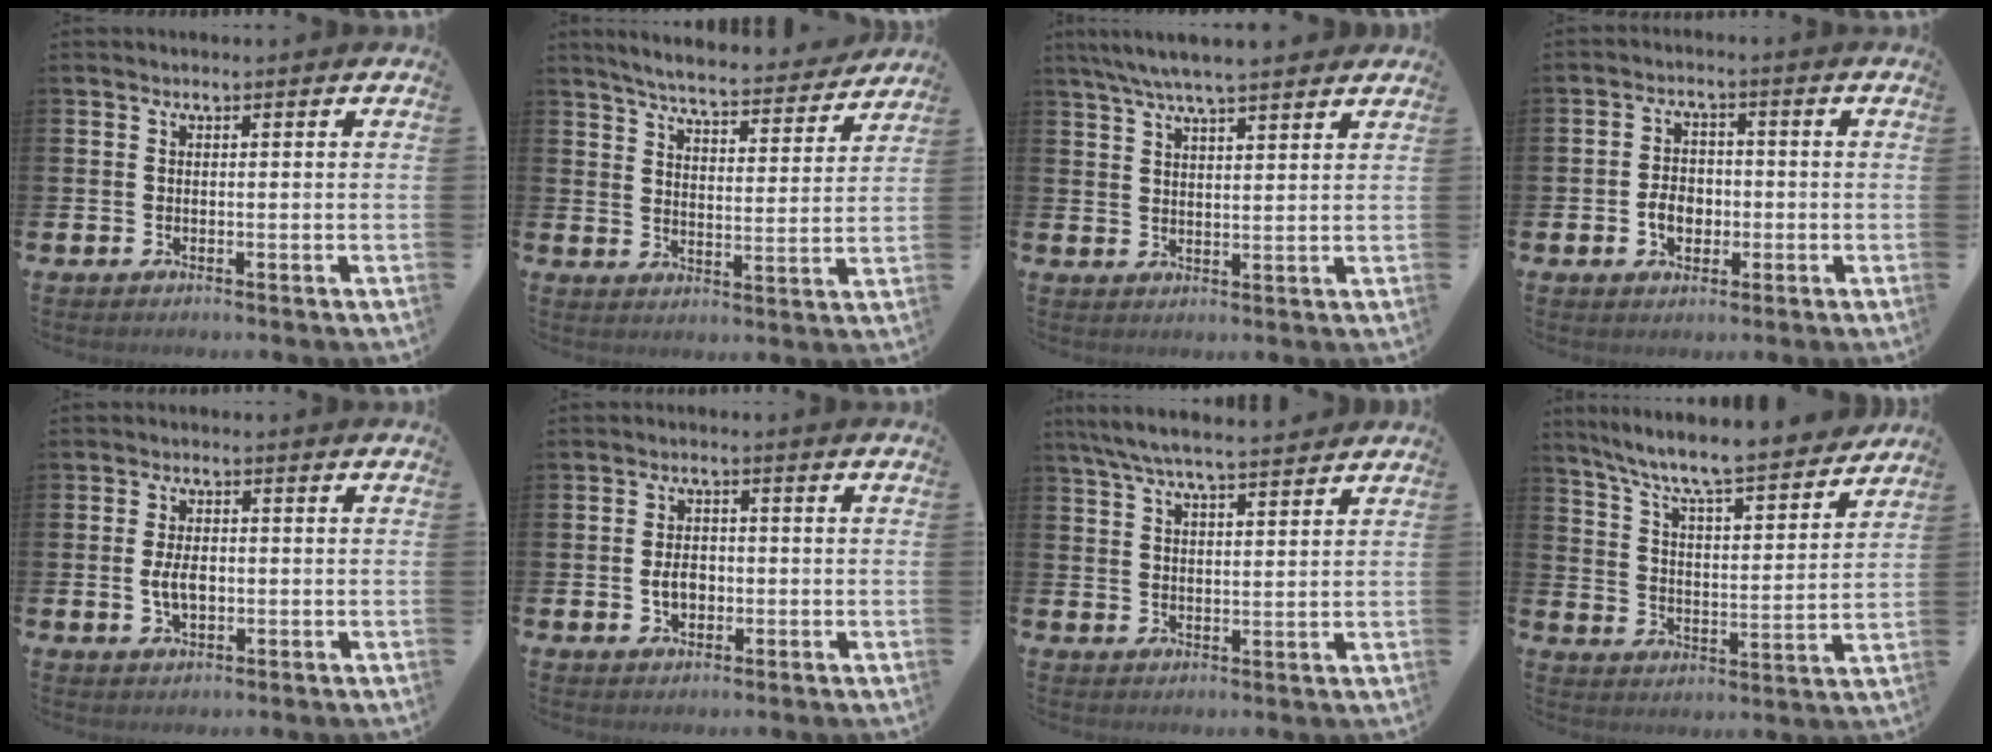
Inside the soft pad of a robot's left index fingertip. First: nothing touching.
{"total": 6.0, "force": [5.8, 0.4, 1.5], "torque": [-0.044, -0.042, 0.096]}
{"total": 6.3, "force": [5.8, 0.6, 2.3], "torque": [-0.054, -0.018, 0.104]}
{"total": 3.9, "force": [-1.0, 2.9, 2.4], "torque": [-0.026, -0.004, -0.027]}
{"total": 3.7, "force": [-0.2, 2.1, 3.1], "torque": [-0.045, 0.000, -0.008]}
{"total": 3.0, "force": [-0.6, 2.1, 2.0], "torque": [-0.016, -0.005, -0.017]}
{"total": 6.3, "force": [5.9, 0.4, 2.2], "torque": [-0.052, -0.025, 0.106]}
{"total": 8.6, "force": [8.0, 0.4, 3.1], "torque": [-0.087, -0.066, 0.131]}